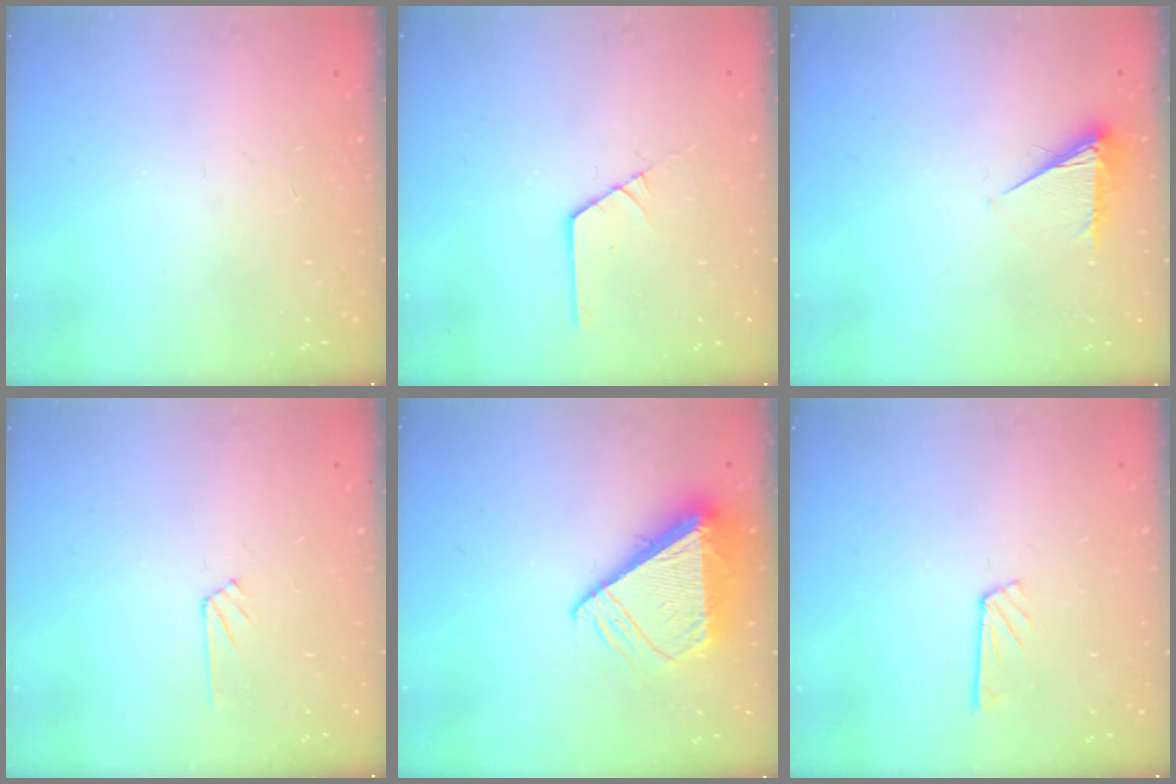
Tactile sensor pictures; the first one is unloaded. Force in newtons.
{"total": 1.3, "press": 1.3, "slide": 0.2}
{"total": 4.4, "press": 4.3, "slide": 0.7}
{"total": 4.7, "press": 4.7, "slide": 0.6}
{"total": 9.8, "press": 9.7, "slide": 1.1}
{"total": 5.1, "press": 5.0, "slide": 0.5}